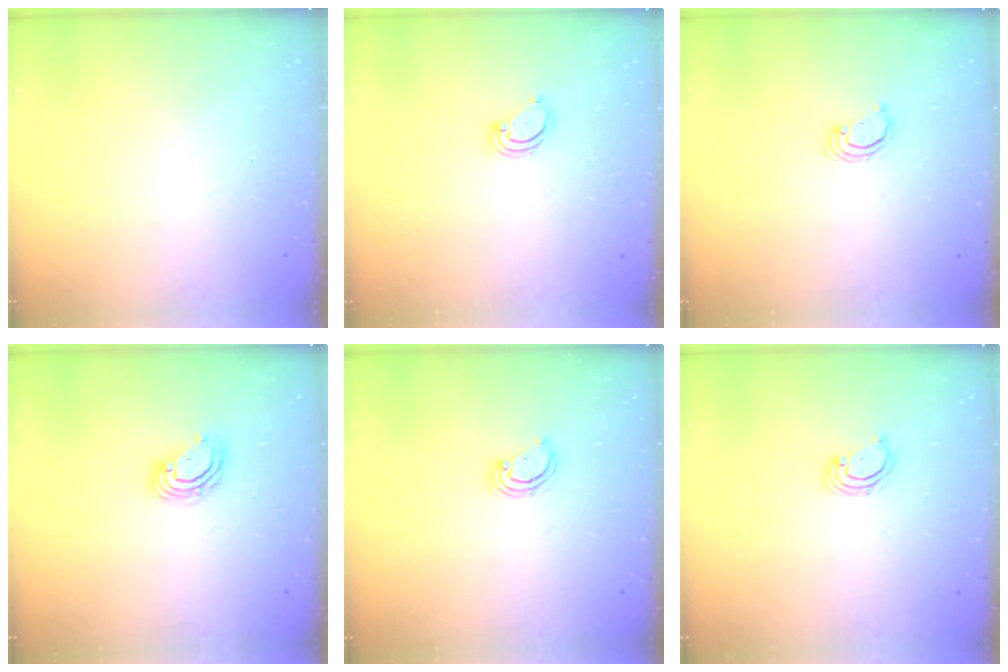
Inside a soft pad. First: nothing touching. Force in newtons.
{"total": 3.4, "press": 3.3, "slide": 0.3}
{"total": 2.7, "press": 2.7, "slide": 0.2}
{"total": 5.7, "press": 5.6, "slide": 0.8}
{"total": 2.9, "press": 2.9, "slide": 0.3}
{"total": 2.4, "press": 2.4, "slide": 0.2}